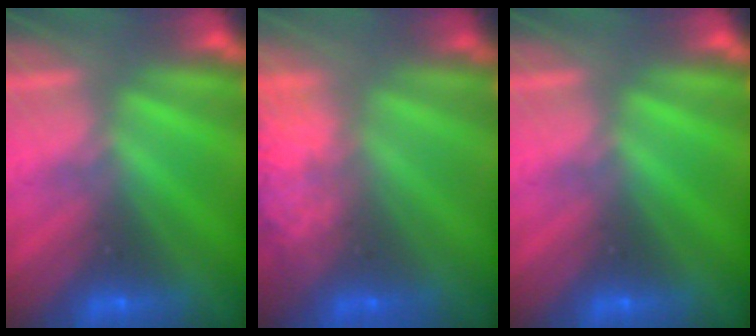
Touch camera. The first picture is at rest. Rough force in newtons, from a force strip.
{"total": 7.3}
{"total": 0.0}